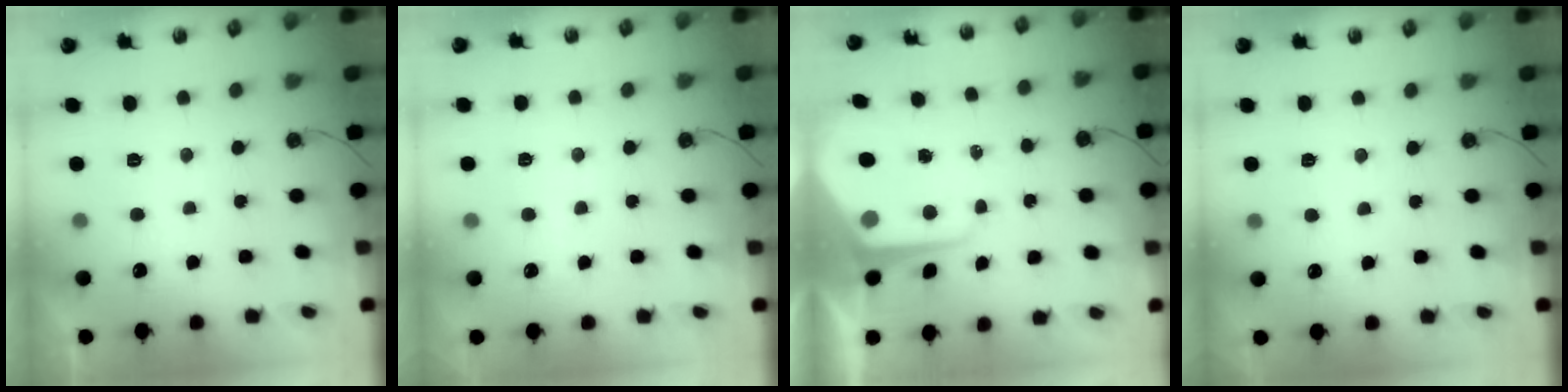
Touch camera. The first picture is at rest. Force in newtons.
{"total": 3.5, "press": 3.4, "slide": 0.6}
{"total": 8.9, "press": 8.9, "slide": 0.7}
{"total": 2.3, "press": 2.3, "slide": 0.3}